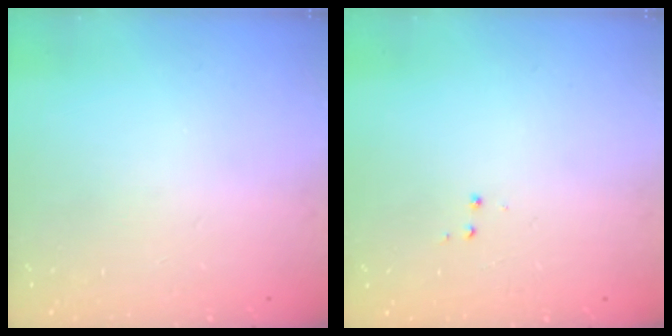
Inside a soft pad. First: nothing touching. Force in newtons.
{"total": 3.6, "press": 3.6, "slide": 0.5}